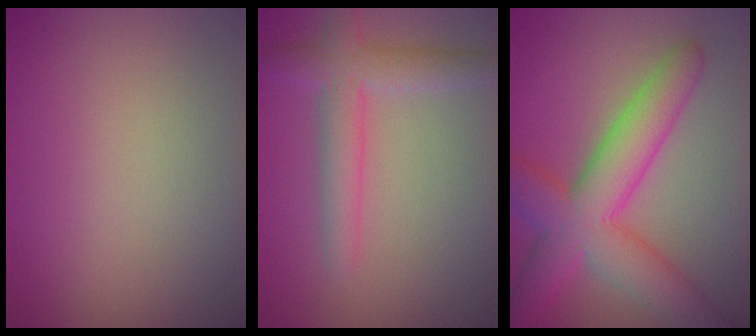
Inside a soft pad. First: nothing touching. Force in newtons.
{"total": 2.9, "press": 2.9, "slide": 0.1}
{"total": 8.3, "press": 8.3, "slide": 0.2}